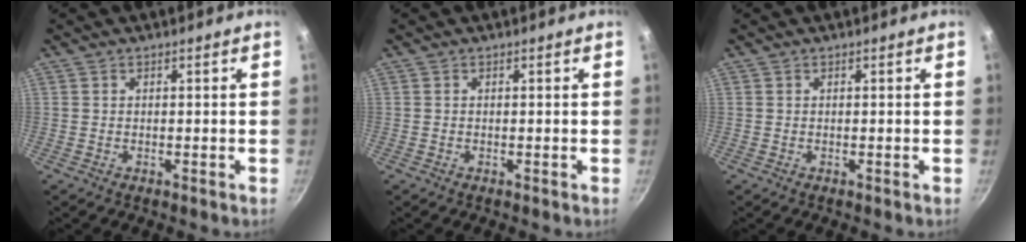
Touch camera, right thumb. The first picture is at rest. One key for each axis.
{"total": 0.0}
{"total": 0.0}